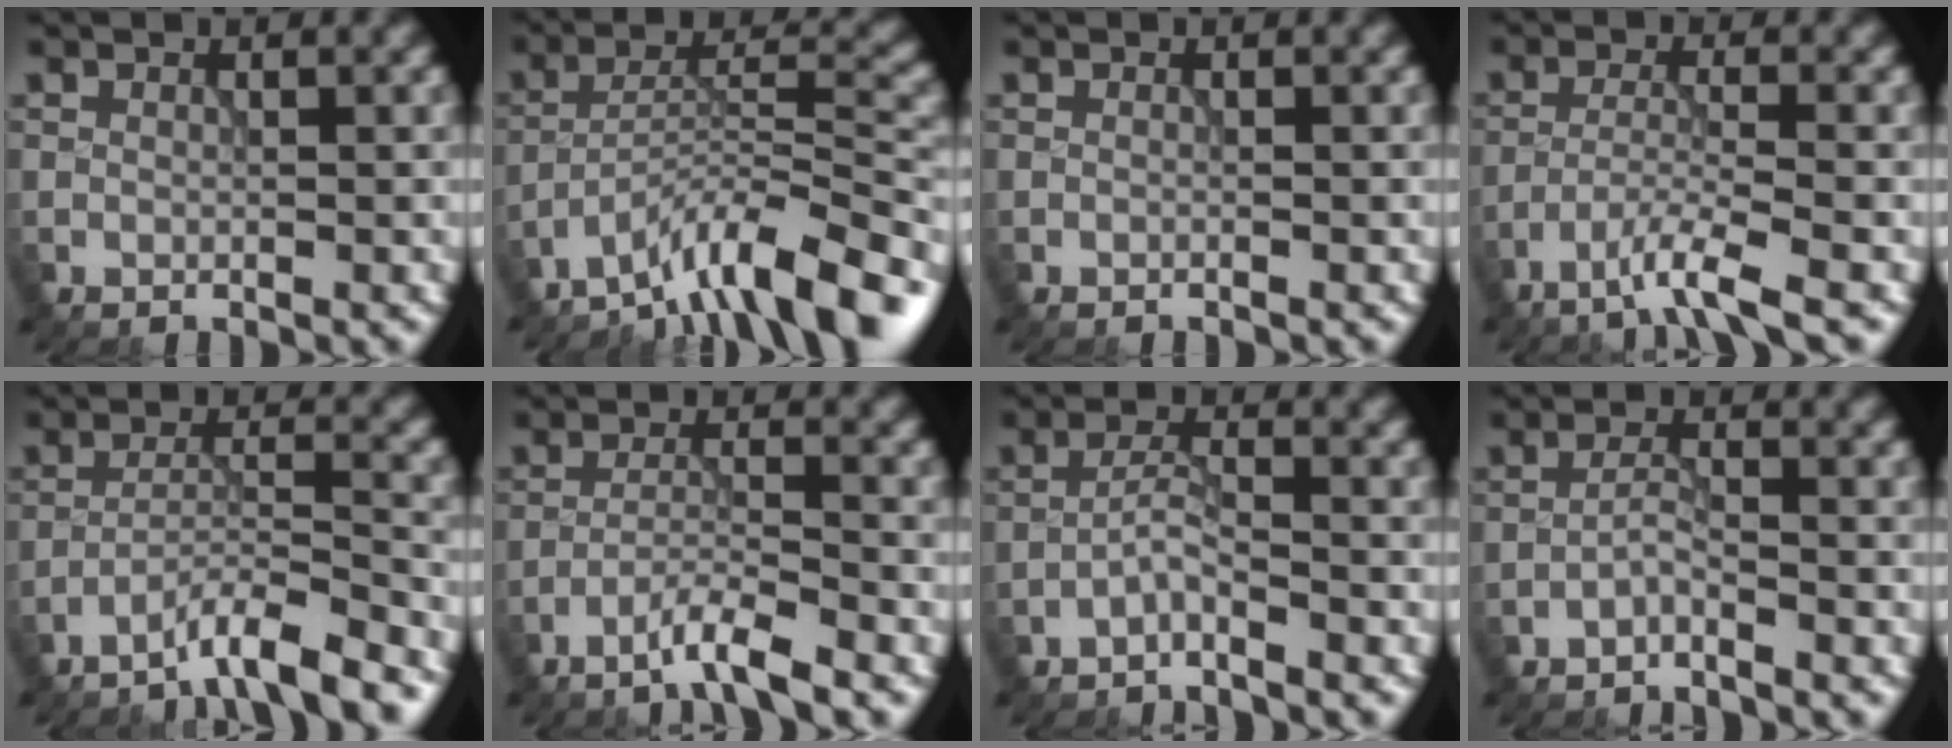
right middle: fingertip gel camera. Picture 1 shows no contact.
{"total": 10.4, "force": [-8.1, 1.9, 6.3], "torque": [-0.087, 0.016, -0.141]}
{"total": 0.0}
{"total": 4.1, "force": [-2.8, 0.1, 3.0], "torque": [-0.052, 0.003, -0.069]}
{"total": 5.5, "force": [-4.4, 0.5, 3.2], "torque": [-0.044, 0.011, -0.086]}
{"total": 3.7, "force": [-2.8, 0.1, 2.4], "torque": [-0.039, 0.006, -0.063]}
{"total": 1.9, "force": [-1.6, 0.1, 1.1], "torque": [-0.023, 0.009, -0.038]}
{"total": 1.4, "force": [-1.3, 0.0, 0.7], "torque": [-0.013, 0.006, -0.030]}